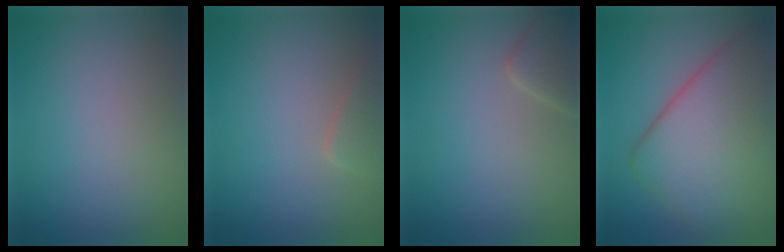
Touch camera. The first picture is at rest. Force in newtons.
{"total": 1.7, "press": 1.7, "slide": 0.1}
{"total": 2.3, "press": 2.3, "slide": 0.2}
{"total": 10.7, "press": 10.7, "slide": 0.6}